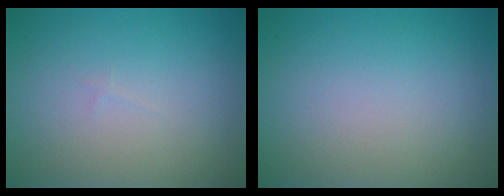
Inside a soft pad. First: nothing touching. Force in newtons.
{"total": 0.0}